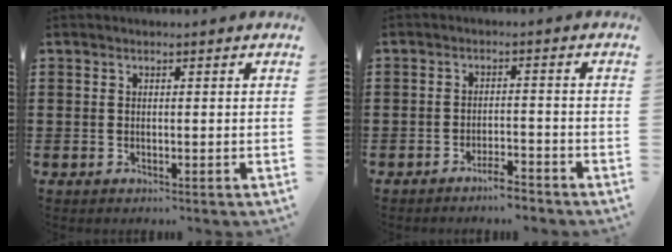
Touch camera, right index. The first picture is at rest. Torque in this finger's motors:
{"motor_torque": [0.08, 0.86, -1.05, -0.21]}